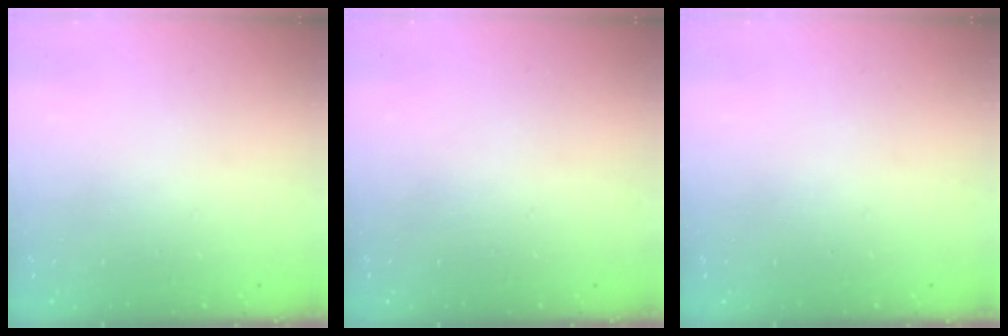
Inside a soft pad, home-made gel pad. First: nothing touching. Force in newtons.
{"total": 0.0}
{"total": 0.0}